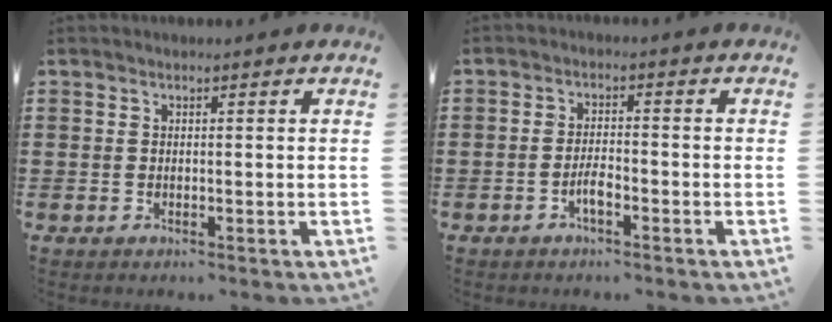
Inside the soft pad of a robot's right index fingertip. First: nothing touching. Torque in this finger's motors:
{"motor_torque": [1.09, 1.04, 0.07, 0.05]}